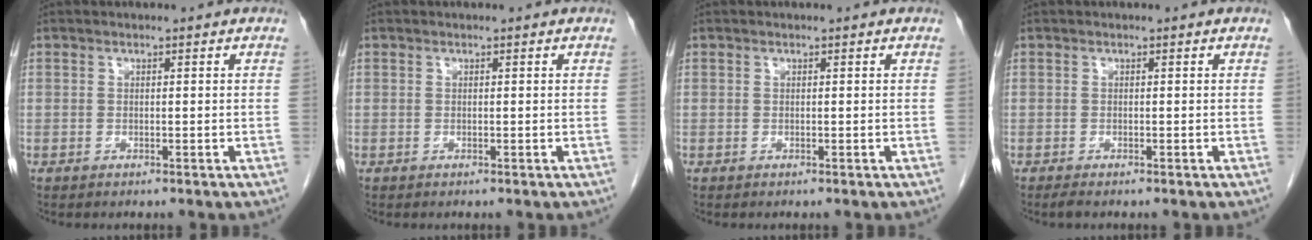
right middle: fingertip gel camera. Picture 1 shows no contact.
{"total": 0.0}
{"total": 0.0}
{"total": 0.7, "force": [-0.6, 0.0, 0.4], "torque": [-0.014, -0.003, -0.012]}